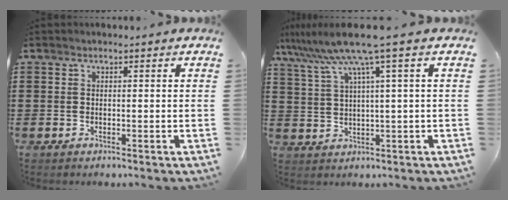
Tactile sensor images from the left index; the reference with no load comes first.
{"total": 8.1, "force": [4.9, -0.6, 6.4], "torque": [-0.147, -0.024, 0.080]}